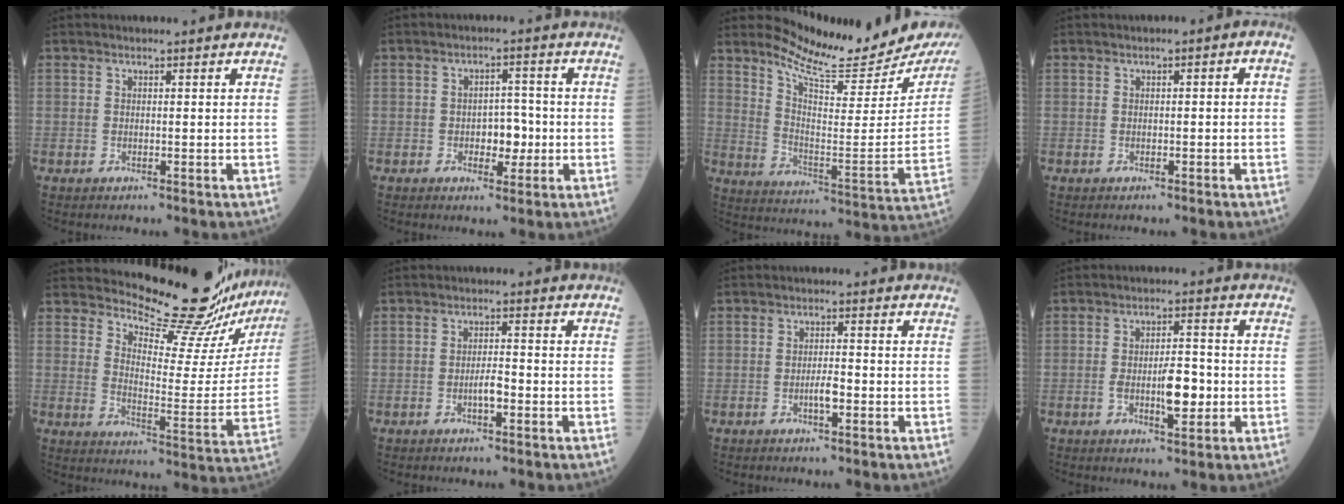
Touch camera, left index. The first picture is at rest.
{"total": 4.1, "force": [-1.1, 2.4, 3.1], "torque": [-0.038, 0.003, -0.016]}
{"total": 18.6, "force": [17.5, 1.0, 6.2], "torque": [-0.103, -0.112, 0.234]}
{"total": 1.3, "force": [-0.3, 0.5, 1.2], "torque": [-0.013, 0.006, -0.007]}
{"total": 18.4, "force": [17.7, 1.6, 4.8], "torque": [-0.065, -0.113, 0.213]}
{"total": 2.3, "force": [-1.2, 0.4, 1.9], "torque": [-0.031, -0.001, -0.022]}
{"total": 2.1, "force": [-1.0, 0.4, 1.8], "torque": [-0.031, -0.002, -0.019]}
{"total": 6.1, "force": [-1.5, 1.9, 5.7], "torque": [-0.095, -0.002, -0.025]}